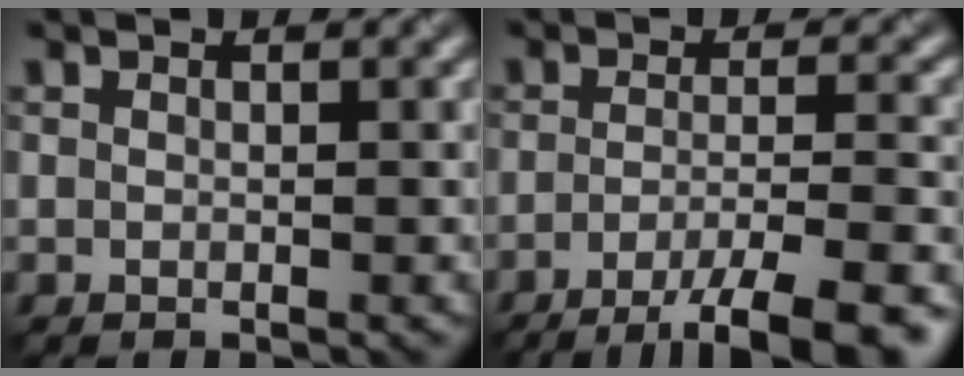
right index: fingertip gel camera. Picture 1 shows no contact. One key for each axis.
{"total": 8.8, "fx": -5.6, "fy": 1.9, "fz": 6.5, "tx": -0.085, "ty": 0.004, "tz": -0.082}